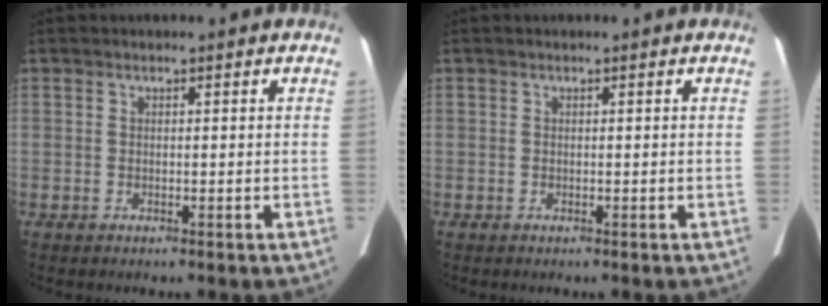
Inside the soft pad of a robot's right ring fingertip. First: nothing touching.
{"total": 0.0}